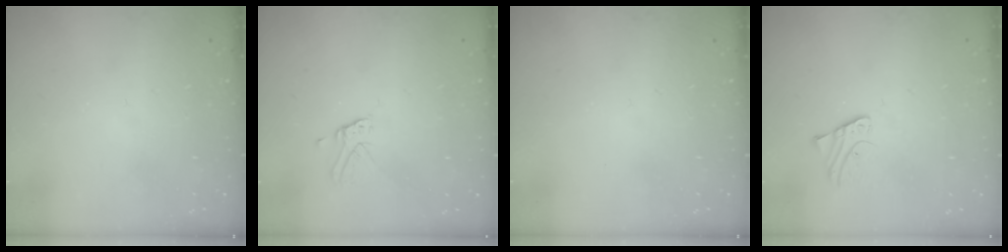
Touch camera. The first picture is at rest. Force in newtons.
{"total": 3.9, "press": 3.9, "slide": 0.3}
{"total": 0.0}
{"total": 1.8, "press": 1.8, "slide": 0.2}